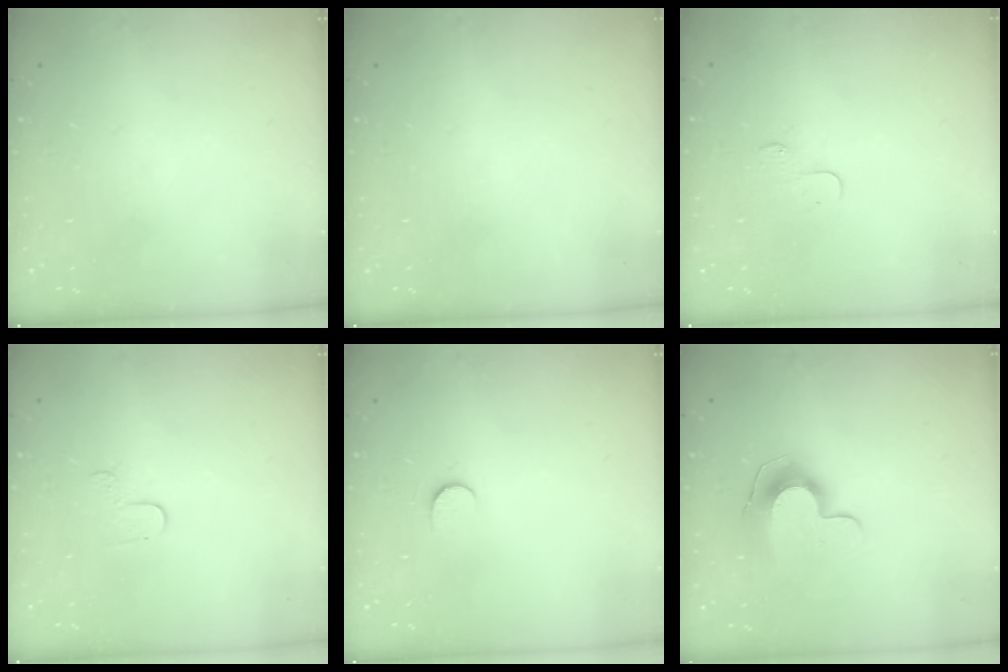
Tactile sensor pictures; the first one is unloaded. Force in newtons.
{"total": 0.0}
{"total": 3.8, "press": 3.7, "slide": 0.4}
{"total": 4.7, "press": 4.6, "slide": 0.5}
{"total": 3.9, "press": 3.9, "slide": 0.4}
{"total": 9.6, "press": 9.6, "slide": 0.4}